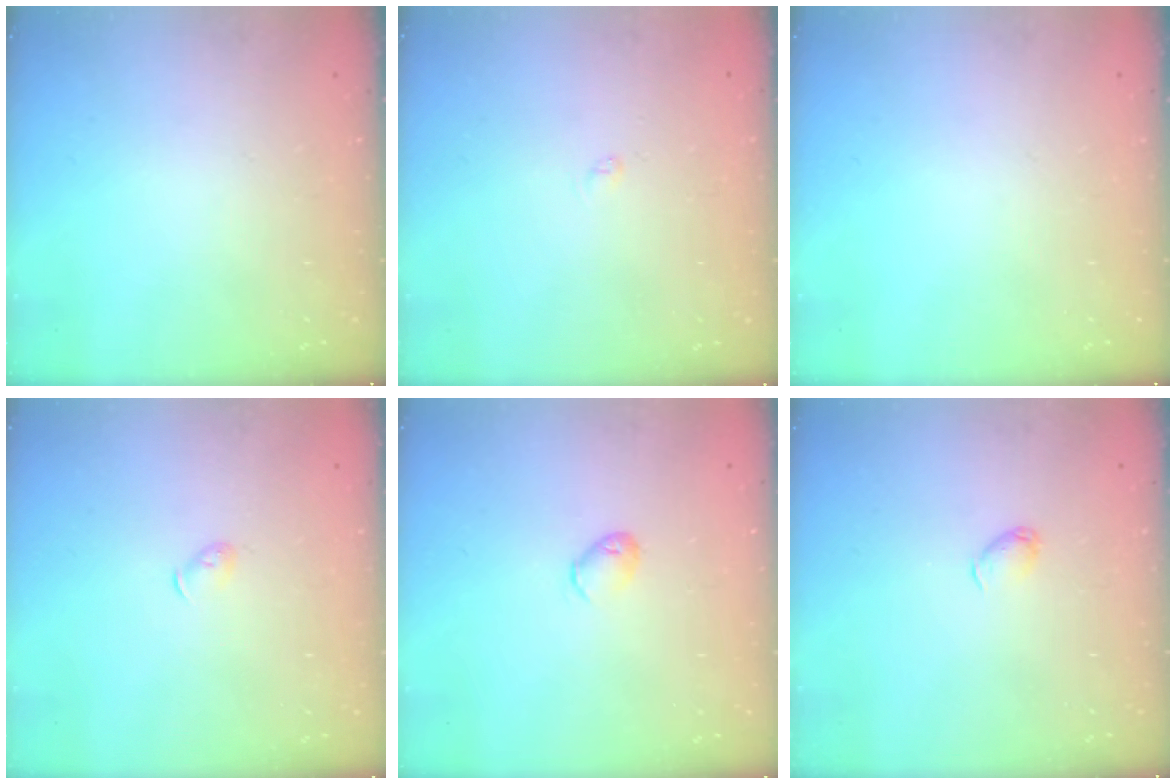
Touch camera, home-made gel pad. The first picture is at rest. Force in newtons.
{"total": 1.9, "press": 1.9, "slide": 0.3}
{"total": 0.0}
{"total": 3.4, "press": 3.3, "slide": 0.8}
{"total": 4.8, "press": 4.7, "slide": 1.0}
{"total": 3.1, "press": 3.0, "slide": 0.6}